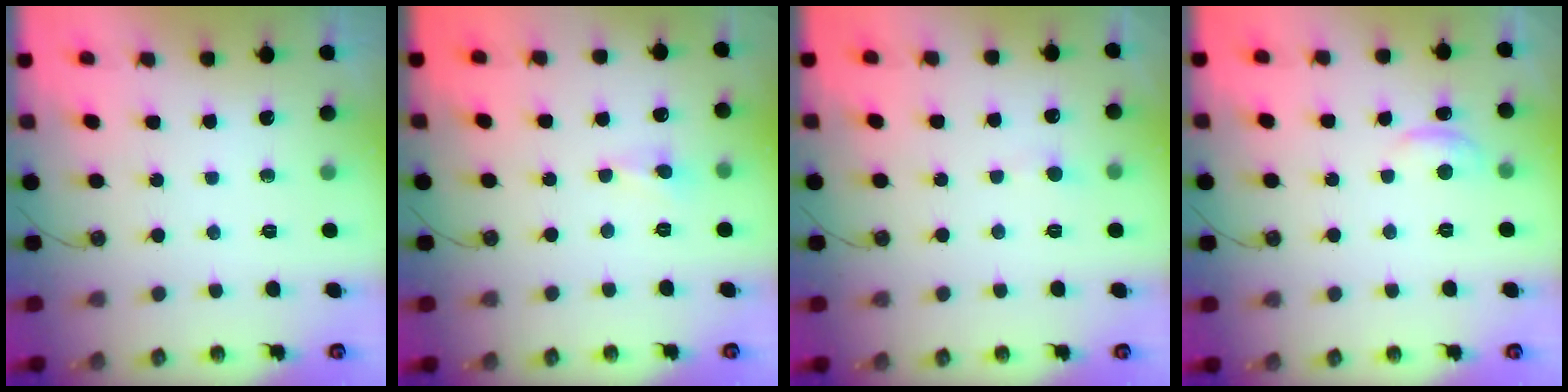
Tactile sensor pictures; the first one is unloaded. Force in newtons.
{"total": 1.2, "press": 1.1, "slide": 0.6}
{"total": 1.1, "press": 0.9, "slide": 0.5}
{"total": 1.4, "press": 1.0, "slide": 1.0}